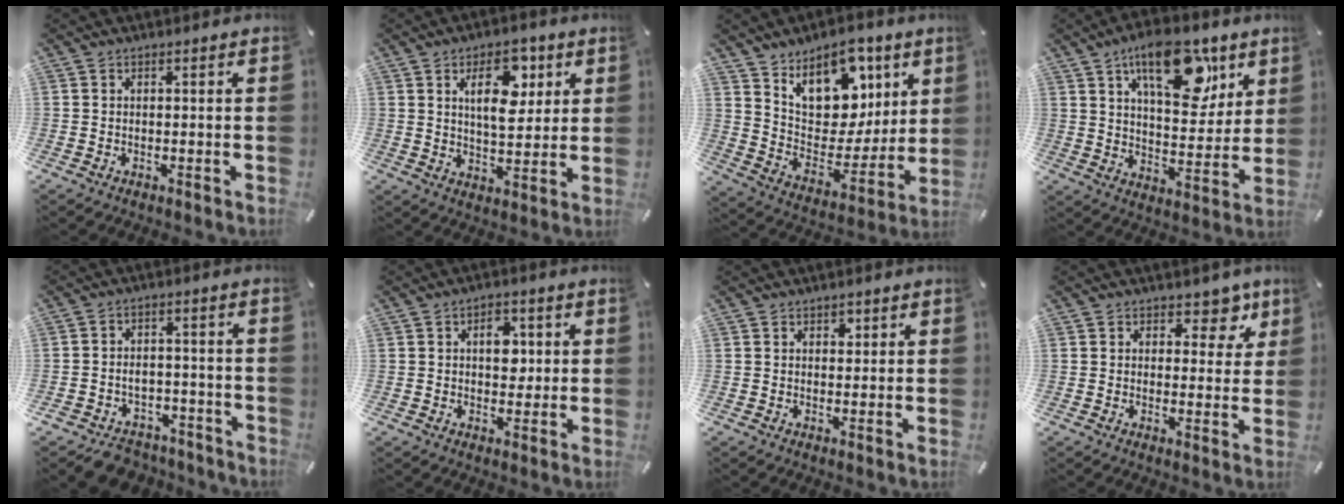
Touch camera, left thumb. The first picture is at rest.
{"total": 11.8, "force": [5.0, 6.5, 8.5], "torque": [-0.125, -0.006, 0.083]}
{"total": 15.8, "force": [9.9, 10.2, 6.7], "torque": [-0.110, -0.072, 0.186]}
{"total": 19.1, "force": [10.3, 9.6, 13.0], "torque": [-0.175, -0.043, 0.166]}
{"total": 5.8, "force": [-4.0, 4.0, 1.2], "torque": [-0.013, 0.031, -0.072]}
{"total": 6.3, "force": [1.0, 4.4, 4.4], "torque": [-0.049, -0.003, 0.008]}
{"total": 1.5, "force": [0.7, 1.2, 0.4], "torque": [0.006, -0.005, 0.010]}
{"total": 6.7, "force": [3.8, 4.5, 3.1], "torque": [-0.013, -0.026, 0.058]}